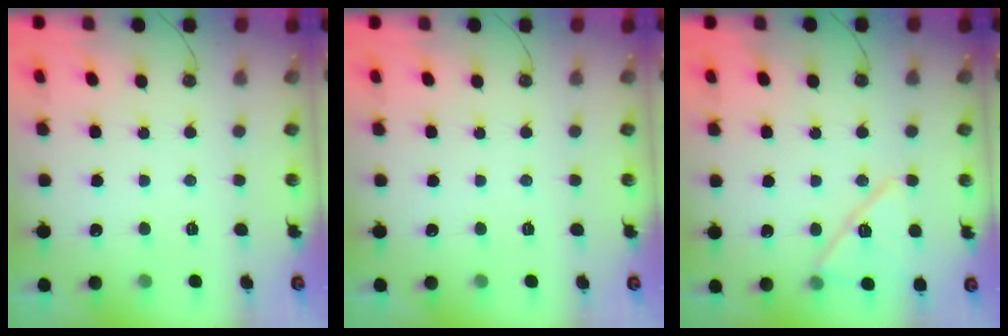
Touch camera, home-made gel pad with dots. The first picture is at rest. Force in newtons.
{"total": 0.0}
{"total": 12.6, "press": 12.4, "slide": 2.3}